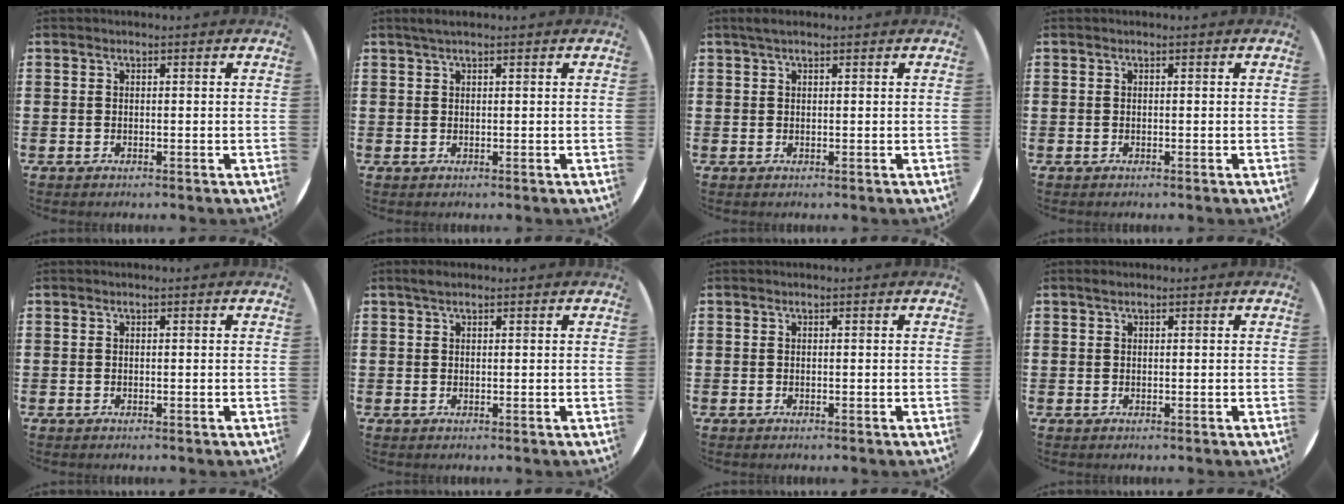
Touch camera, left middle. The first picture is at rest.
{"total": 1.0, "force": [0.7, 0.1, 0.6], "torque": [-0.013, 0.002, 0.013]}
{"total": 1.3, "force": [0.9, 0.4, 0.7], "torque": [-0.016, 0.005, 0.017]}
{"total": 0.0}
{"total": 0.0}
{"total": 1.3, "force": [0.9, 0.6, 0.6], "torque": [-0.006, 0.002, 0.015]}
{"total": 0.0}
{"total": 0.6, "force": [0.5, 0.4, 0.2], "torque": [0.004, -0.001, 0.007]}